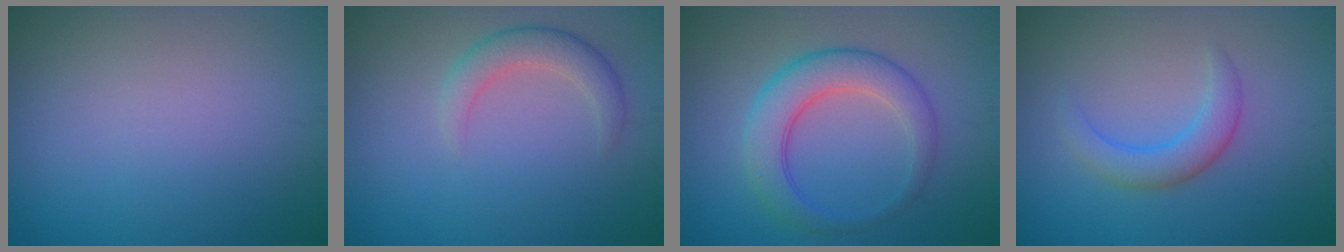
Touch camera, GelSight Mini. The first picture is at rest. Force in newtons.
{"total": 2.8, "press": 2.8, "slide": 0.2}
{"total": 5.1, "press": 5.1, "slide": 0.2}
{"total": 2.8, "press": 2.8, "slide": 0.3}